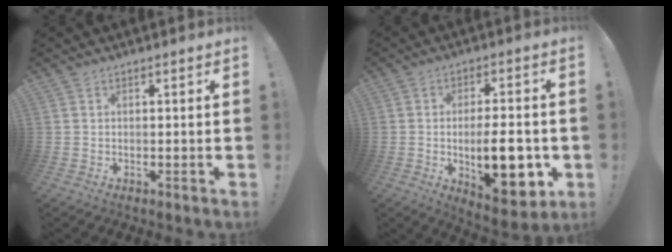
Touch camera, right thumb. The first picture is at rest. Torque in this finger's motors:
{"motor_torque": [1.68, 2.30, 0.77, 0.21, 0.17]}